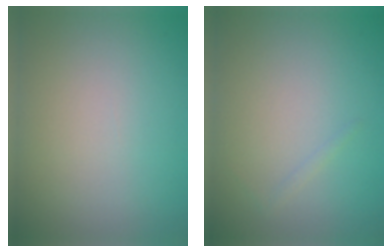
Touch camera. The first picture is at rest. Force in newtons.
{"total": 0.5, "press": 0.5, "slide": 0.0}